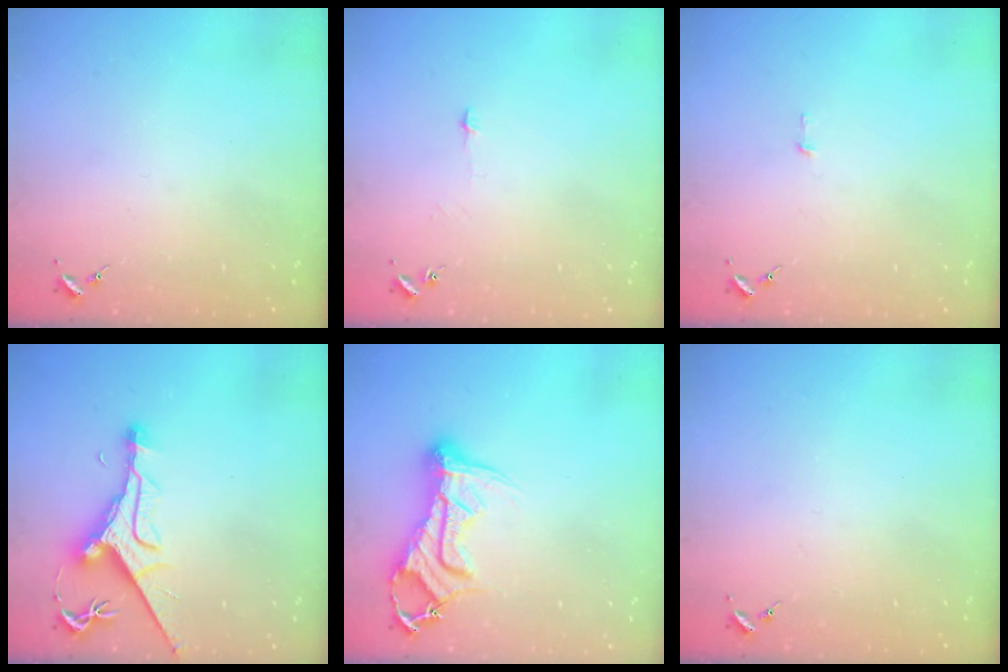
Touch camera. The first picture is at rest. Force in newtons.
{"total": 2.7, "press": 2.6, "slide": 0.3}
{"total": 2.1, "press": 2.1, "slide": 0.2}
{"total": 10.5, "press": 10.5, "slide": 0.8}
{"total": 14.0, "press": 14.0, "slide": 1.6}
{"total": 0.0}